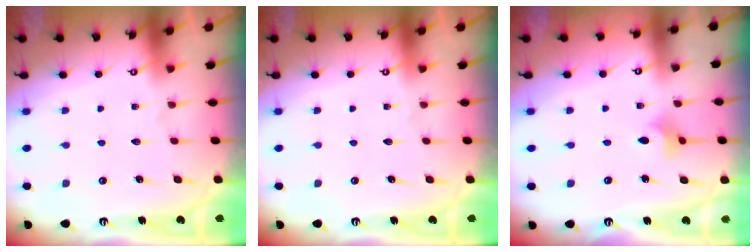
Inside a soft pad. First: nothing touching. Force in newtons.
{"total": 0.0}
{"total": 3.9, "press": 3.8, "slide": 0.9}